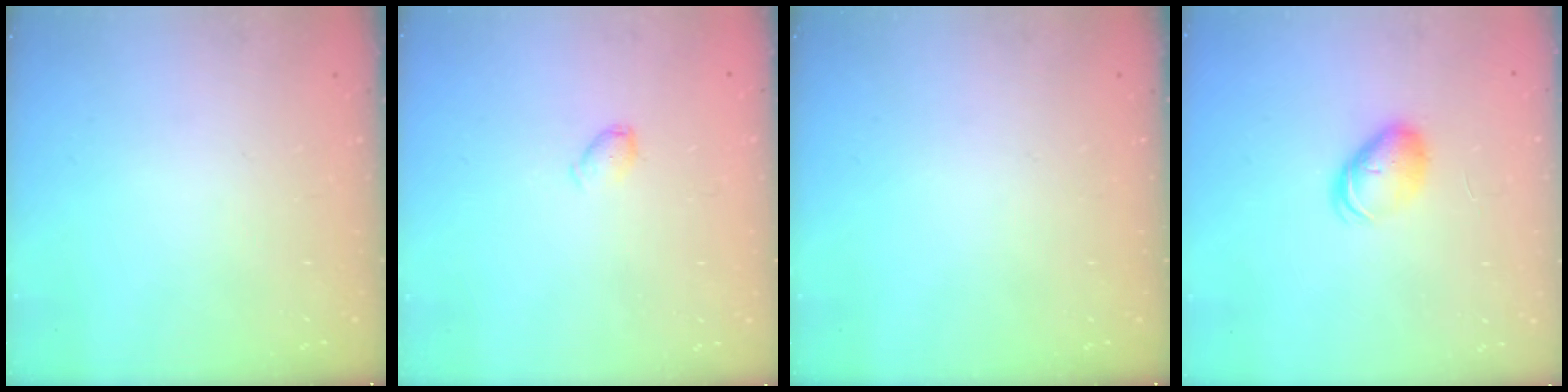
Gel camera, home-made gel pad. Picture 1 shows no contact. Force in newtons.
{"total": 4.9, "press": 4.9, "slide": 0.8}
{"total": 0.0}
{"total": 8.2, "press": 8.2, "slide": 0.5}